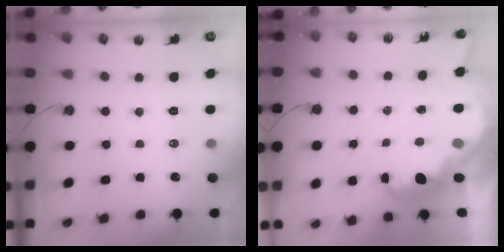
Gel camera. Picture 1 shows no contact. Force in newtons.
{"total": 6.3, "press": 6.3, "slide": 0.9}